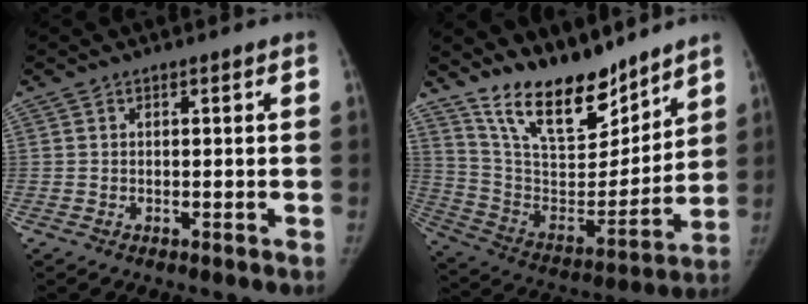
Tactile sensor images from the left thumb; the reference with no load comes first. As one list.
[{"total": 20.0, "force": [16.0, 7.4, 9.4], "torque": [-0.110, -0.104, 0.286]}]